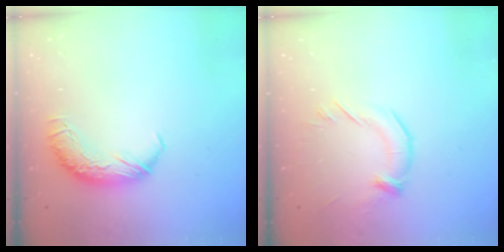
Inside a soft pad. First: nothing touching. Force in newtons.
{"total": 1.9, "press": 1.6, "slide": 1.1}